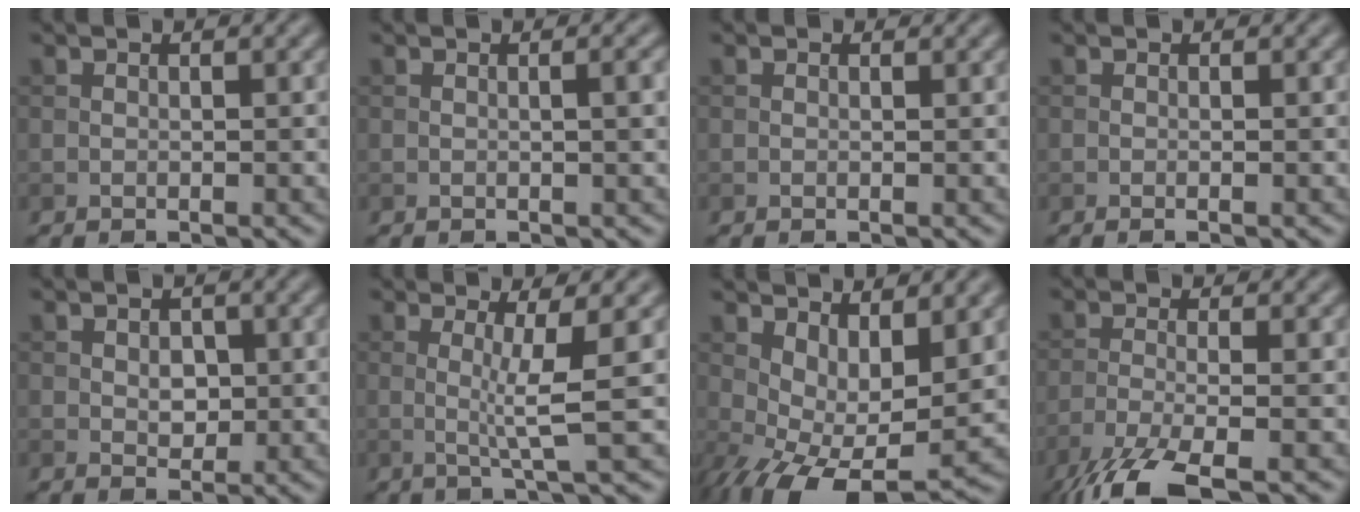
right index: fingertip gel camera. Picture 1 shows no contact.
{"total": 1.8, "force": [0.2, 0.4, 1.7], "torque": [-0.021, 0.005, 0.001]}
{"total": 0.5, "force": [0.4, 0.3, 0.2], "torque": [-0.003, -0.002, 0.003]}
{"total": 0.7, "force": [-0.1, 0.2, 0.7], "torque": [-0.009, -0.004, -0.003]}
{"total": 2.0, "force": [0.2, 1.4, 1.3], "torque": [-0.021, -0.003, 0.007]}
{"total": 3.8, "force": [0.3, 0.3, 3.8], "torque": [-0.069, -0.006, 0.006]}
{"total": 8.3, "force": [-0.5, 3.9, 7.4], "torque": [-0.134, -0.012, -0.002]}
{"total": 7.3, "force": [-5.0, 1.7, 5.1], "torque": [-0.095, -0.018, -0.105]}